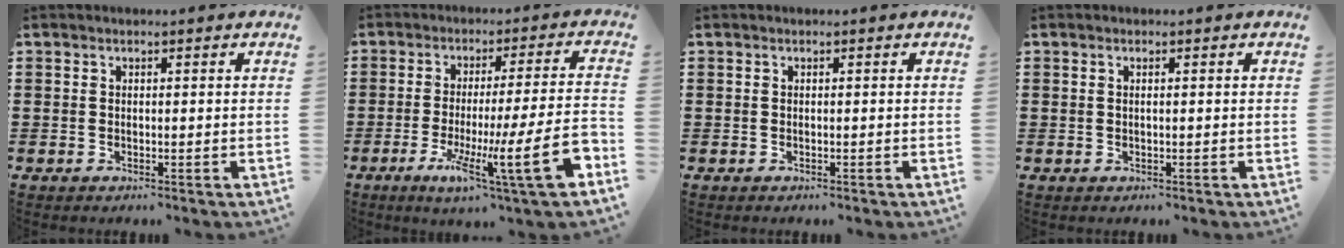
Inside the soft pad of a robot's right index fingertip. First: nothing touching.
{"total": 15.6, "force": [-5.0, 1.7, 14.6], "torque": [-0.232, -0.017, -0.077]}
{"total": 0.0}
{"total": 0.6, "force": [0.1, 0.0, 0.6], "torque": [-0.011, -0.002, 0.002]}